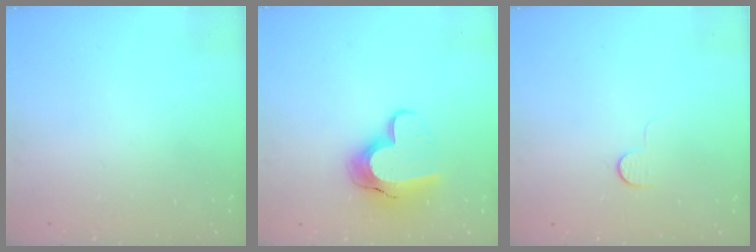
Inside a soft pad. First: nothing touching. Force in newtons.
{"total": 13.7, "press": 13.6, "slide": 1.0}
{"total": 5.0, "press": 5.0, "slide": 0.5}